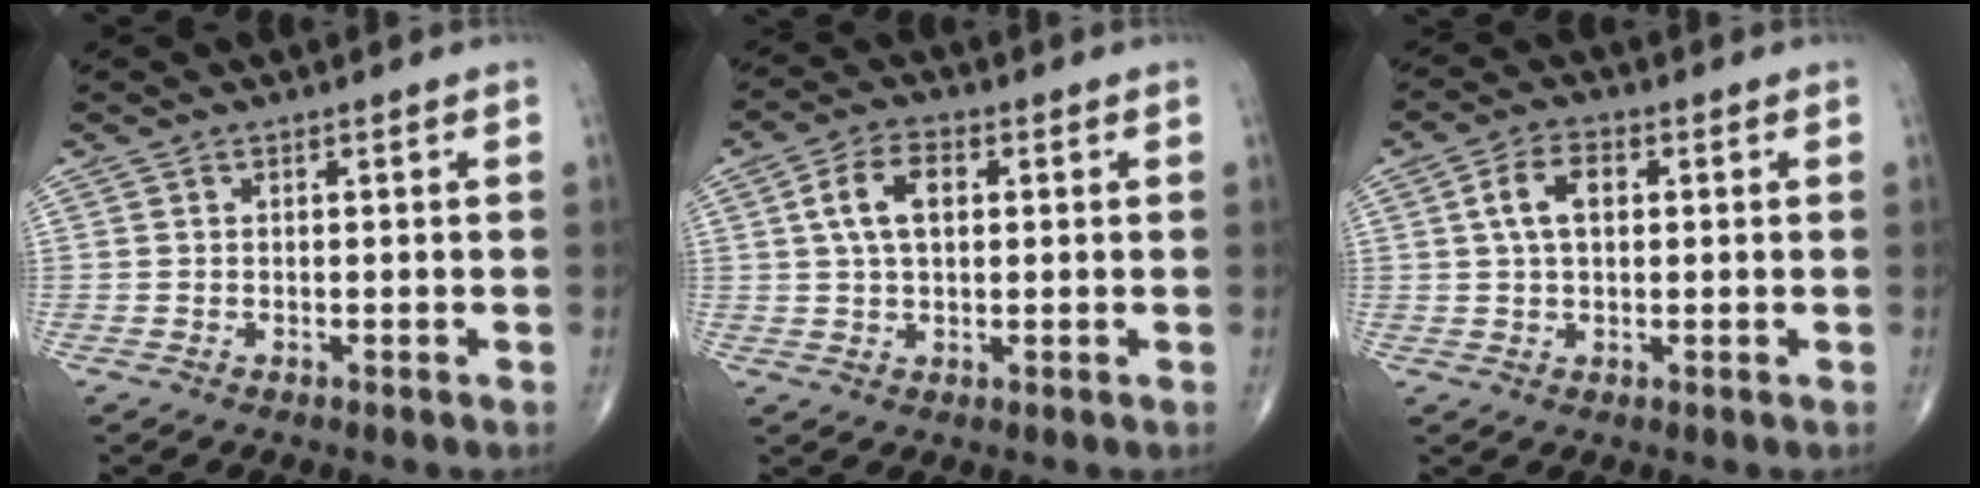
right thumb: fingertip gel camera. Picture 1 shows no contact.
{"total": 7.4, "force": [1.5, 4.3, 5.8], "torque": [-0.103, 0.011, 0.026]}
{"total": 6.1, "force": [1.2, 3.7, 4.8], "torque": [-0.084, 0.011, 0.018]}